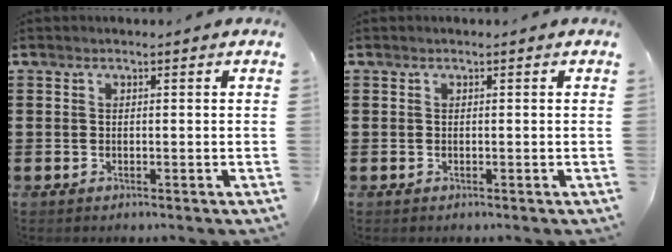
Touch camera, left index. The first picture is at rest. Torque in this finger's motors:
{"motor_torque": [0.00, 0.00, 0.00, 0.00]}